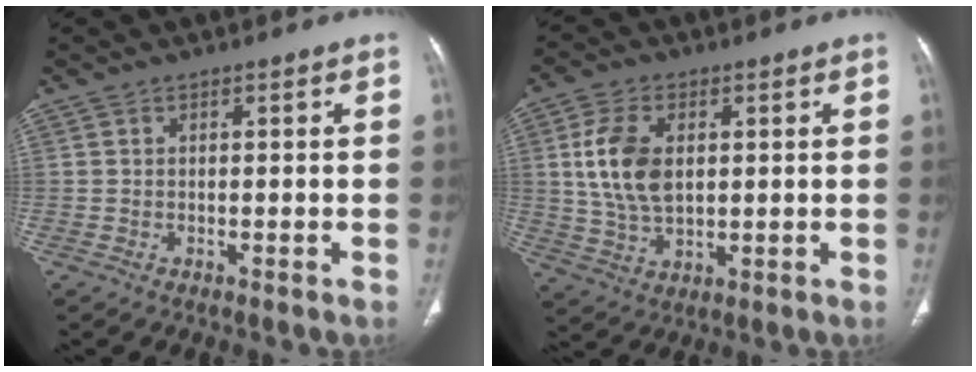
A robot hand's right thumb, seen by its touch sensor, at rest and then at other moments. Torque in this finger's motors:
{"motor_torque": [-0.66, 1.00, 0.86, 0.18, 0.27]}